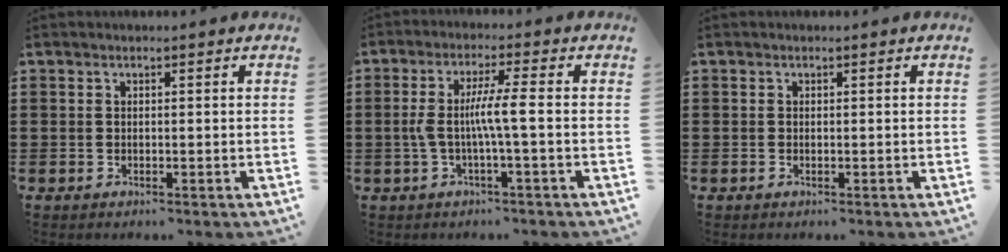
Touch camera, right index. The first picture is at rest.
{"total": 5.8, "force": [-0.7, -0.1, 5.7], "torque": [-0.120, -0.010, -0.023]}
{"total": 0.0}